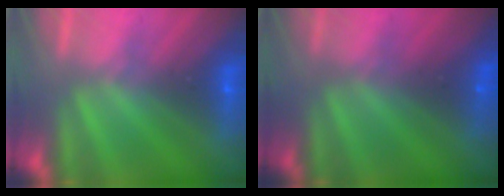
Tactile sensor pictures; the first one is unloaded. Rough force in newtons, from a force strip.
{"total": 1.4}